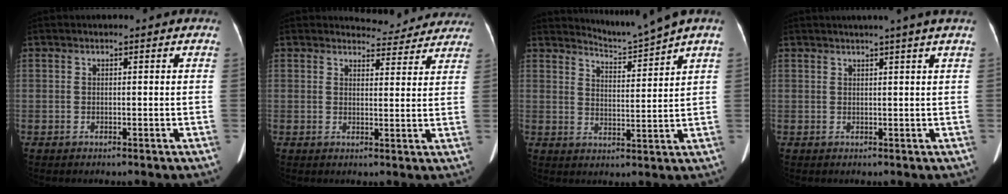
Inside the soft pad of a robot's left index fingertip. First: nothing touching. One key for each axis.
{"total": 7.7, "fx": 7.4, "fy": 2.1, "fz": -0.1, "tx": 0.019, "ty": -0.008, "tz": 0.072}
{"total": 4.9, "fx": 4.4, "fy": -2.1, "fz": 0.0, "tx": -0.006, "ty": -0.025, "tz": 0.087}
{"total": 3.9, "fx": 3.0, "fy": -1.3, "fz": 2.2, "tx": -0.027, "ty": 0.006, "tz": 0.038}